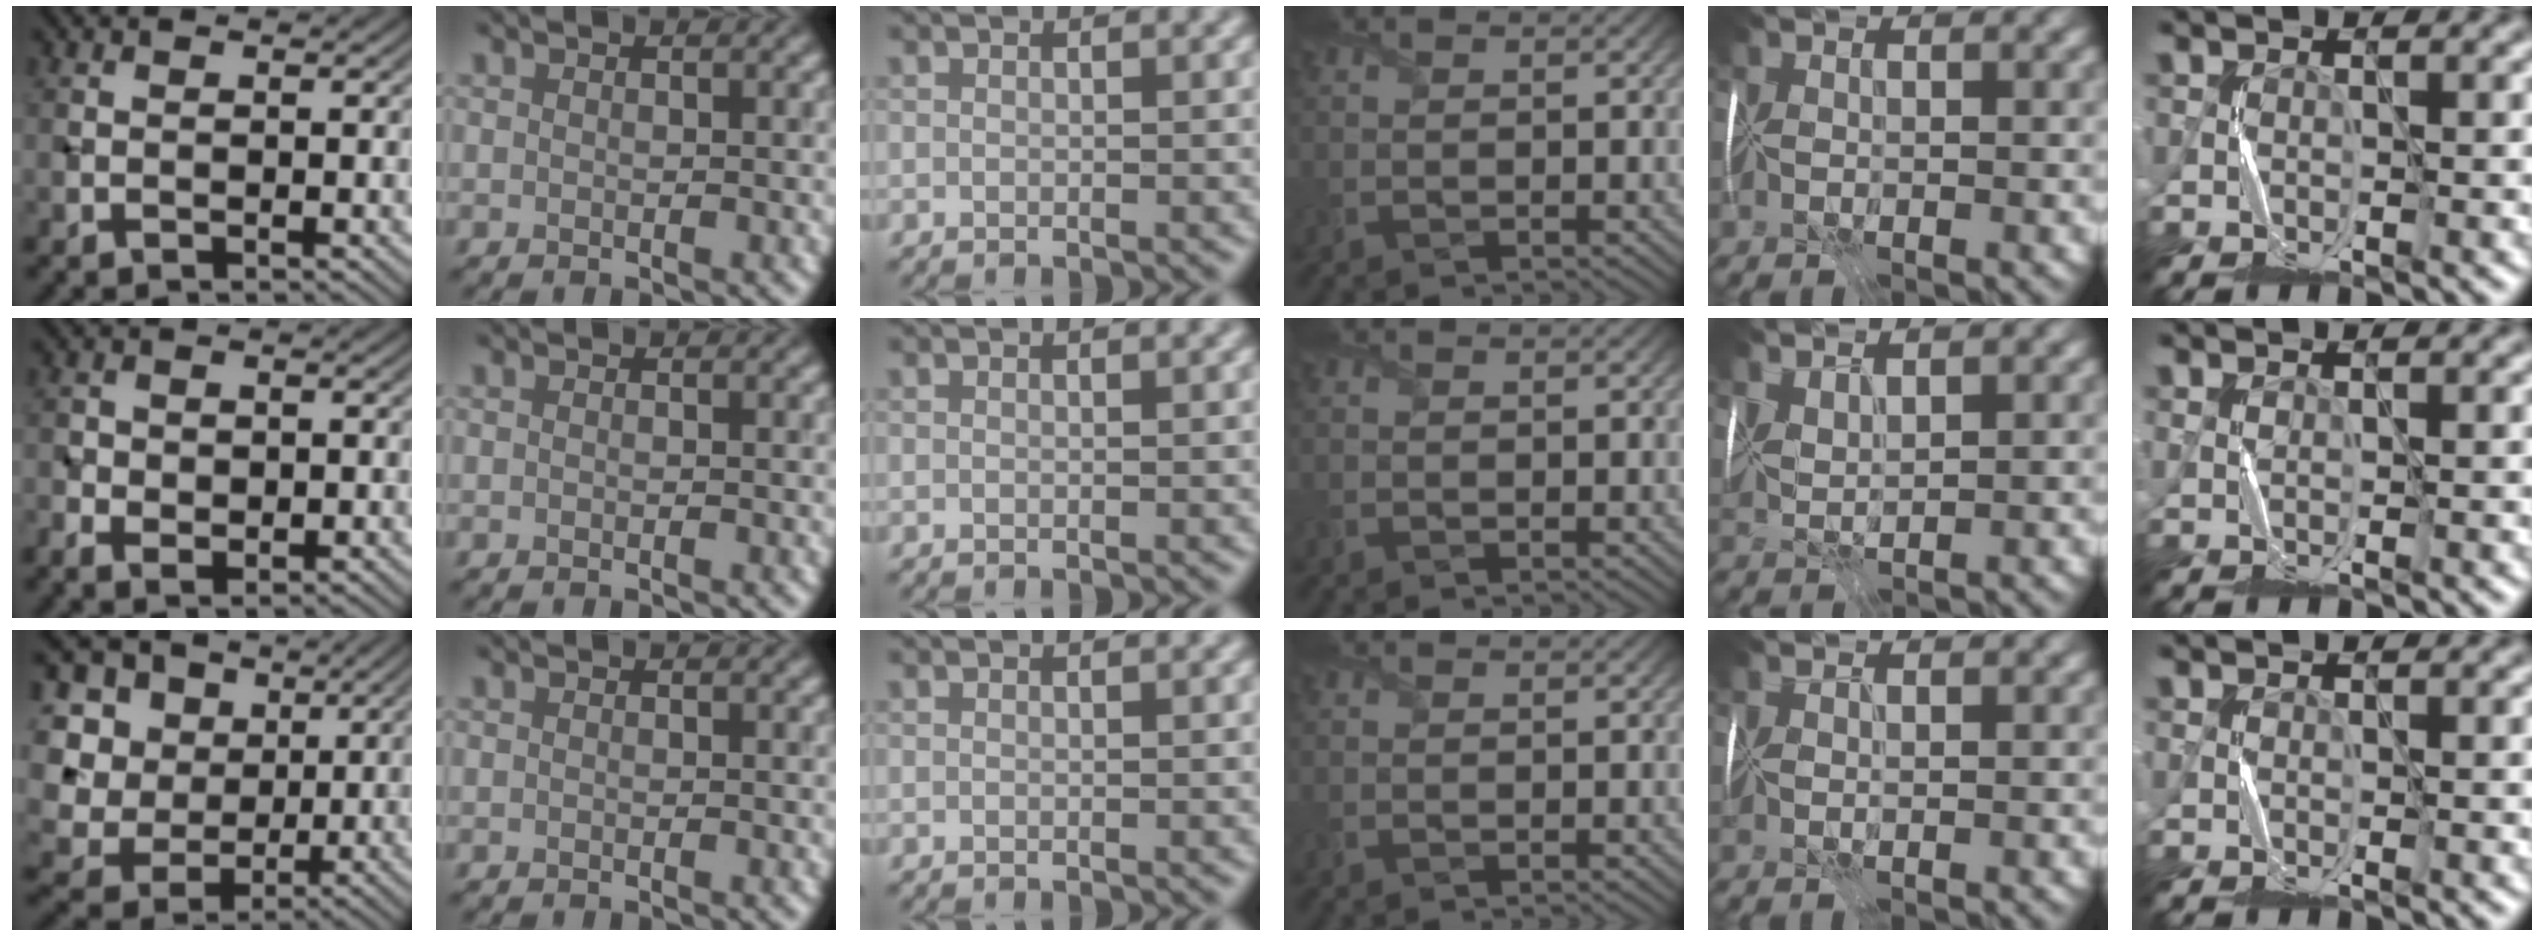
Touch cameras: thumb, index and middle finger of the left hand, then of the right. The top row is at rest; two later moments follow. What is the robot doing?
{"motion": "fold", "object": "memory foam"}